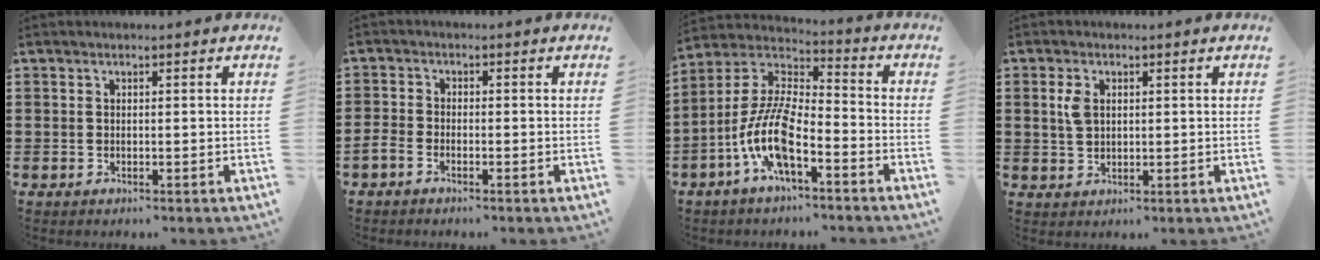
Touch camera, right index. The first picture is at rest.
{"total": 1.6, "force": [-1.4, 0.6, 0.5], "torque": [-0.021, 0.000, -0.031]}
{"total": 10.8, "force": [-5.5, 3.4, 8.6], "torque": [-0.214, -0.018, -0.114]}
{"total": 3.1, "force": [0.9, 1.9, 2.3], "torque": [-0.051, 0.008, 0.016]}